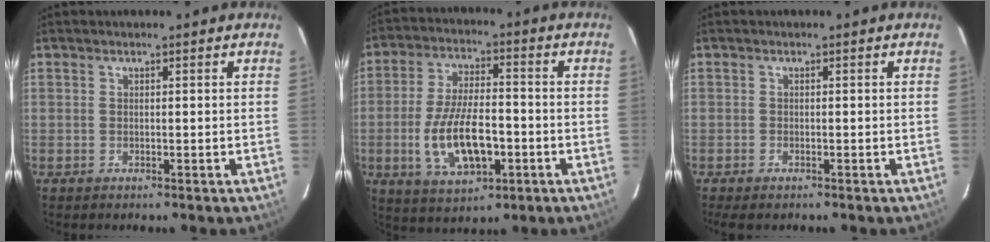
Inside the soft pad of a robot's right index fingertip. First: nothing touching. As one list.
[{"total": 13.5, "force": [-3.7, 6.0, 11.5], "torque": [-0.234, -0.007, -0.055]}, {"total": 2.5, "force": [-1.9, 1.0, 1.1], "torque": [-0.029, -0.006, -0.036]}]